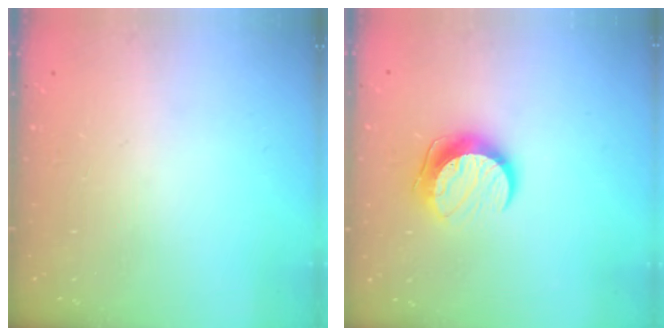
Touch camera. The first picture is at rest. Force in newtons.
{"total": 10.2, "press": 10.2, "slide": 0.6}